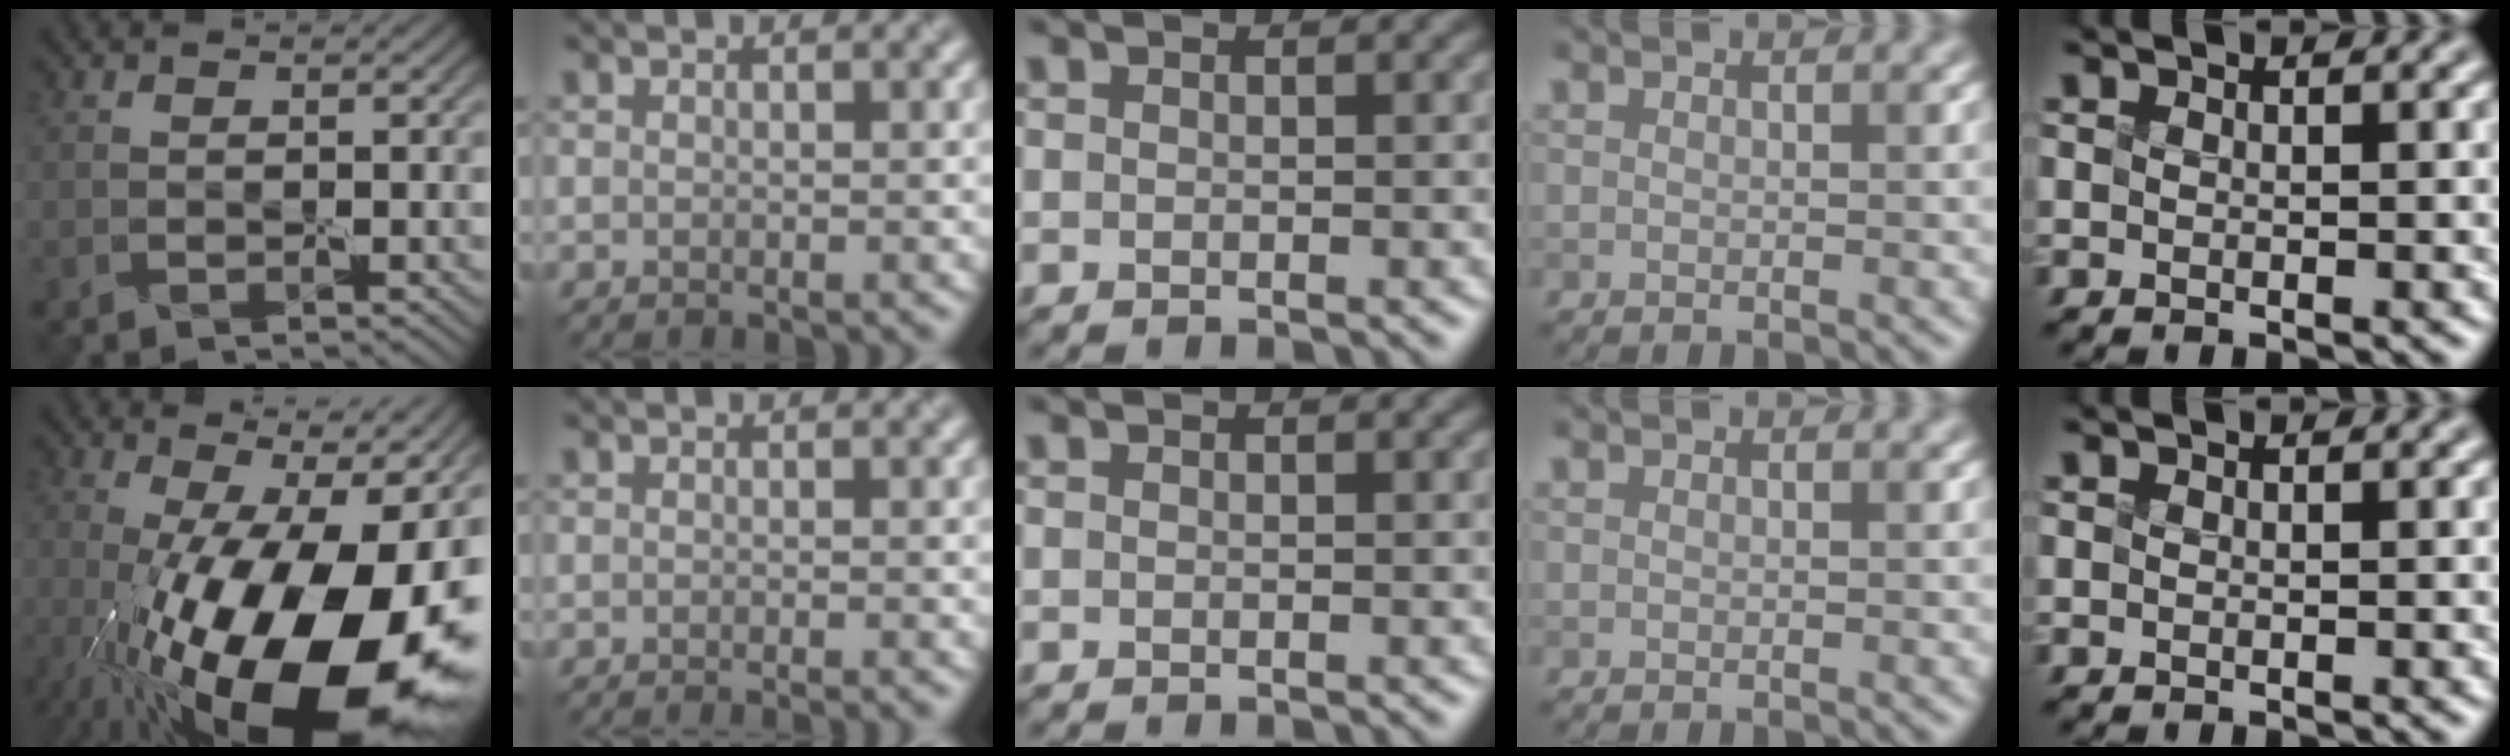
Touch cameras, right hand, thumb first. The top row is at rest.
{"thumb": {"total": 22.0, "force": [-6.1, 8.8, 19.2], "torque": [-0.302, -0.023, -0.088]}, "index": {"total": 1.5, "force": [-0.9, 0.4, 1.2], "torque": [-0.007, -0.003, -0.013]}}